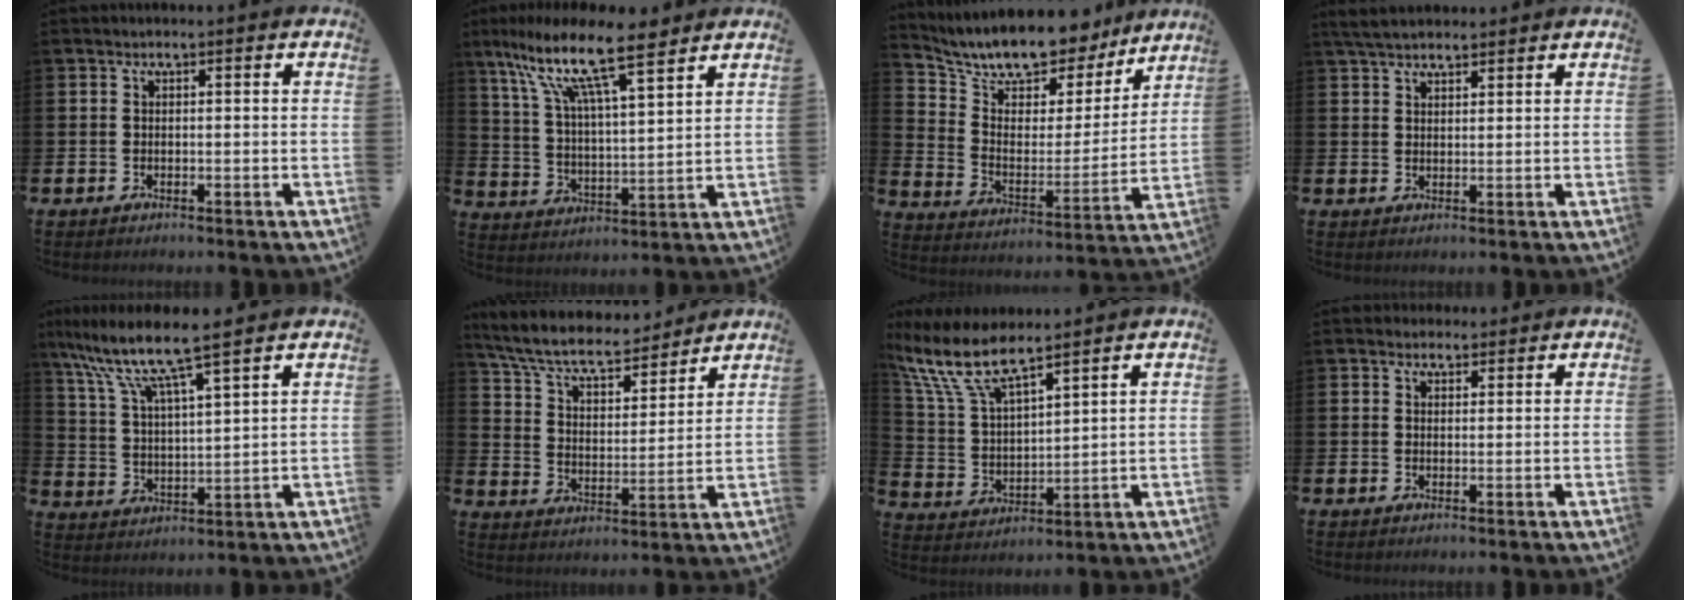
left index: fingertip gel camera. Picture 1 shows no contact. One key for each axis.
{"total": 12.7, "fx": 9.7, "fy": 2.8, "fz": 7.6, "tx": -0.169, "ty": -0.049, "tz": 0.164}
{"total": 11.9, "fx": 10.9, "fy": 3.7, "fz": 2.9, "tx": -0.095, "ty": -0.085, "tz": 0.190}
{"total": 4.0, "fx": 3.7, "fy": 1.0, "fz": 1.2, "tx": -0.031, "ty": -0.010, "tz": 0.068}
{"total": 8.5, "fx": 7.3, "fy": 0.5, "fz": 4.3, "tx": -0.118, "ty": -0.040, "tz": 0.122}
{"total": 8.3, "fx": 7.5, "fy": 2.0, "fz": 2.8, "tx": -0.091, "ty": -0.049, "tz": 0.131}
{"total": 9.9, "fx": 8.2, "fy": 2.6, "fz": 4.8, "tx": -0.128, "ty": -0.031, "tz": 0.147}
{"total": 2.5, "fx": 2.3, "fy": 1.0, "fz": 0.0, "tx": 0.015, "ty": -0.010, "tz": 0.039}